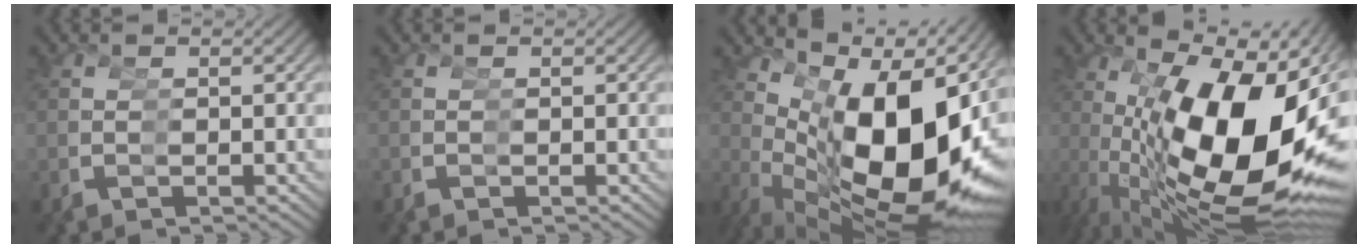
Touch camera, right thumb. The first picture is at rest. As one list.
[{"total": 0.0}, {"total": 18.2, "force": [-0.4, 9.5, 15.5], "torque": [-0.266, -0.033, 0.025]}, {"total": 21.7, "force": [-2.2, 10.4, 19.0], "torque": [-0.307, -0.030, 0.001]}]